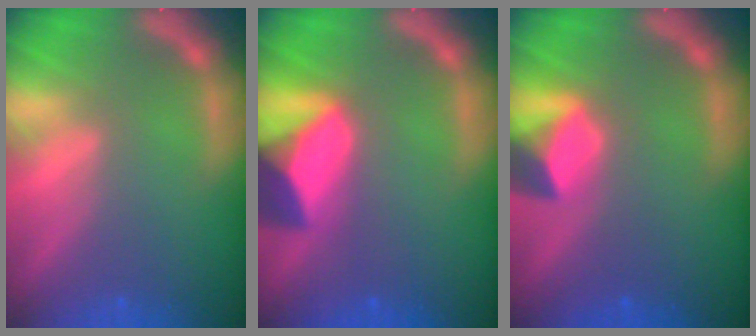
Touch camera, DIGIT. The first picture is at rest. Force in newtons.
{"total": 8.4}
{"total": 4.0}